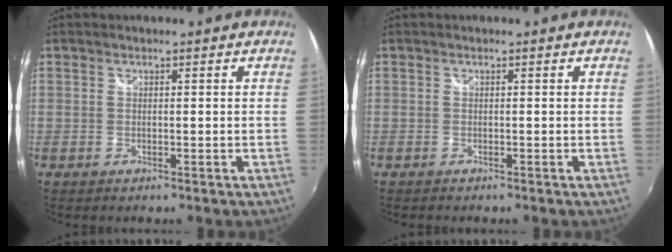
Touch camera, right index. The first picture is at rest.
{"total": 0.5, "force": [-0.5, 0.2, 0.0], "torque": [-0.002, -0.005, -0.011]}